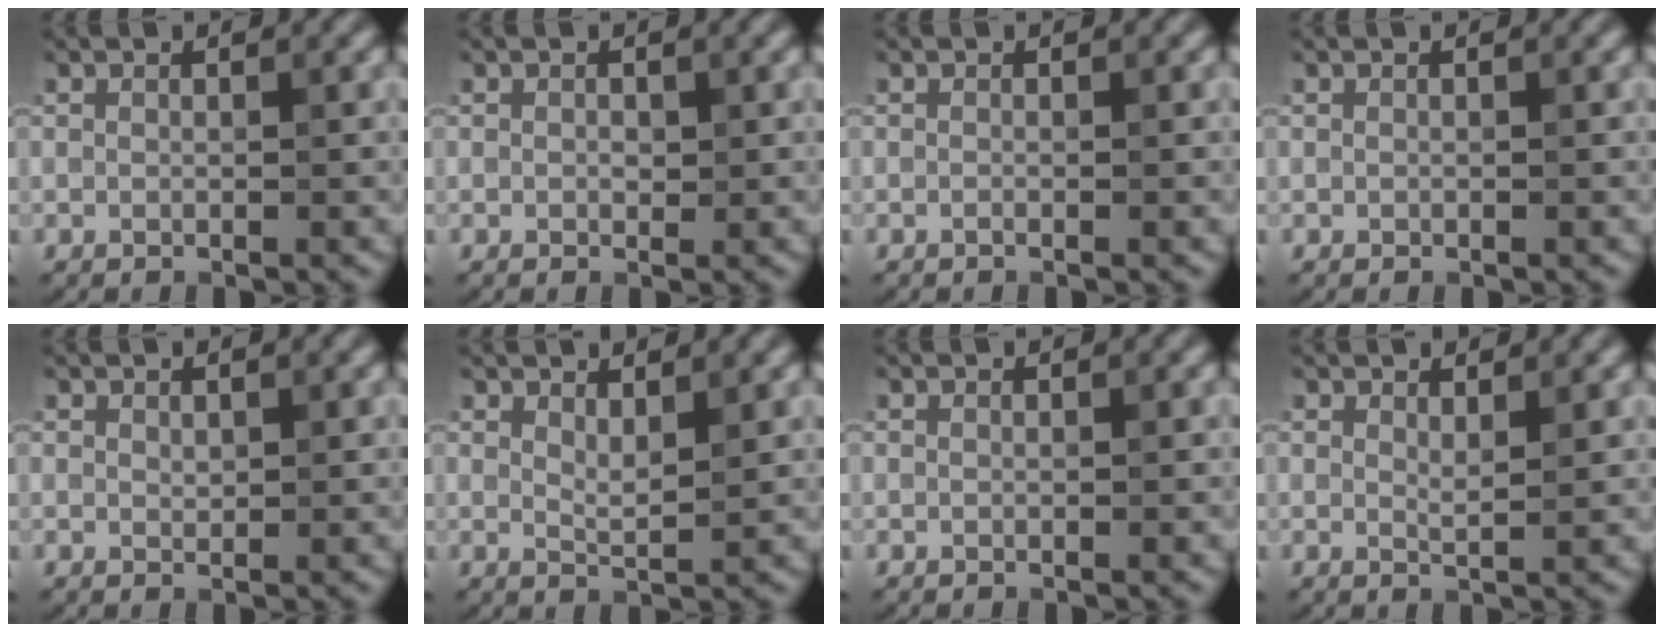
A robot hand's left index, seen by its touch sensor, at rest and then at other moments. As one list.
[{"total": 0.6, "force": [0.1, 0.4, 0.4], "torque": [-0.002, -0.002, 0.000]}, {"total": 0.0}, {"total": 0.0}, {"total": 0.5, "force": [0.4, 0.3, 0.3], "torque": [-0.003, -0.002, 0.009]}, {"total": 1.7, "force": [1.2, 0.3, 1.1], "torque": [-0.021, -0.004, 0.023]}, {"total": 0.0}, {"total": 1.1, "force": [0.9, 0.1, 0.7], "torque": [-0.013, -0.003, 0.015]}]